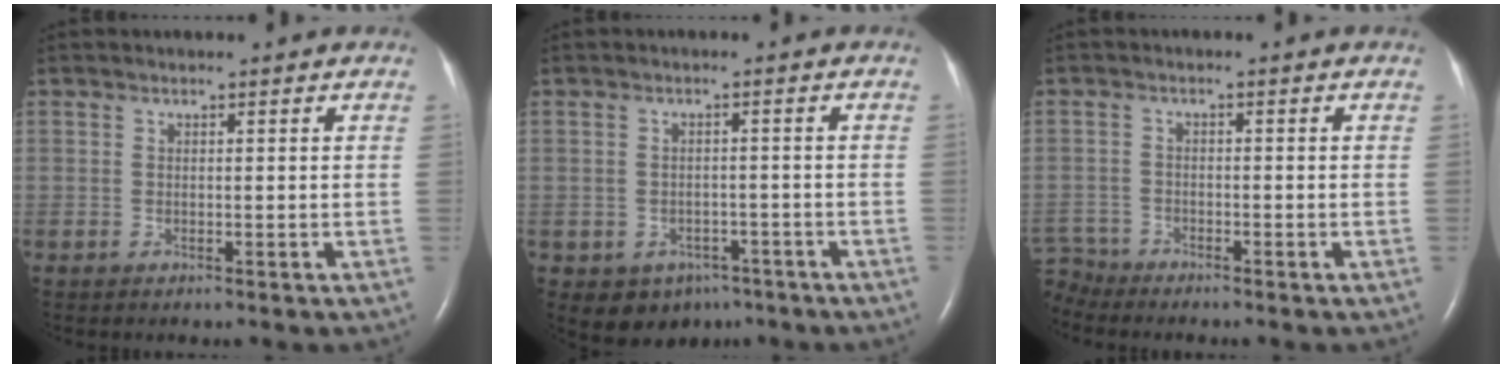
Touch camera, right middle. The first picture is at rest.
{"total": 5.0, "force": [-3.0, 3.8, 1.4], "torque": [-0.019, 0.011, -0.032]}
{"total": 4.0, "force": [-3.9, 0.4, -0.3], "torque": [0.003, -0.010, -0.075]}